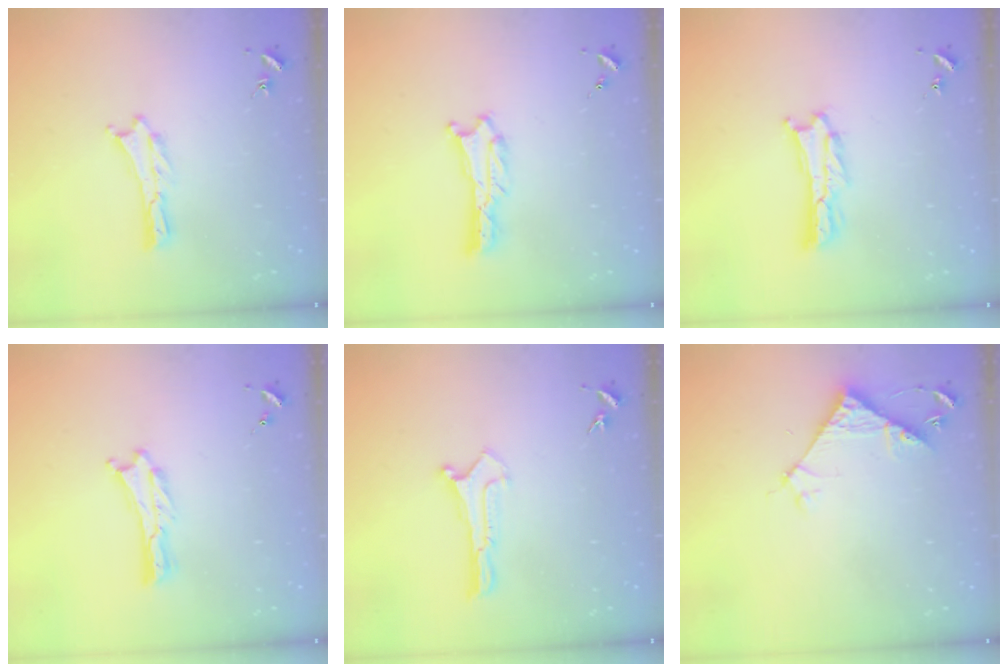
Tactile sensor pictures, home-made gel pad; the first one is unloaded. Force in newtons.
{"total": 0.7, "press": 0.7, "slide": 0.1}
{"total": 1.6, "press": 1.6, "slide": 0.2}
{"total": 0.0}
{"total": 0.0}
{"total": 5.8, "press": 5.8, "slide": 0.2}